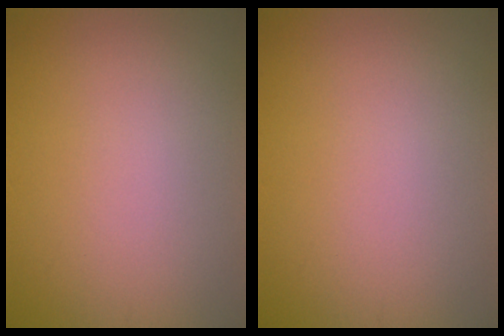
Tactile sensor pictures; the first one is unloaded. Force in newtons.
{"total": 0.0}